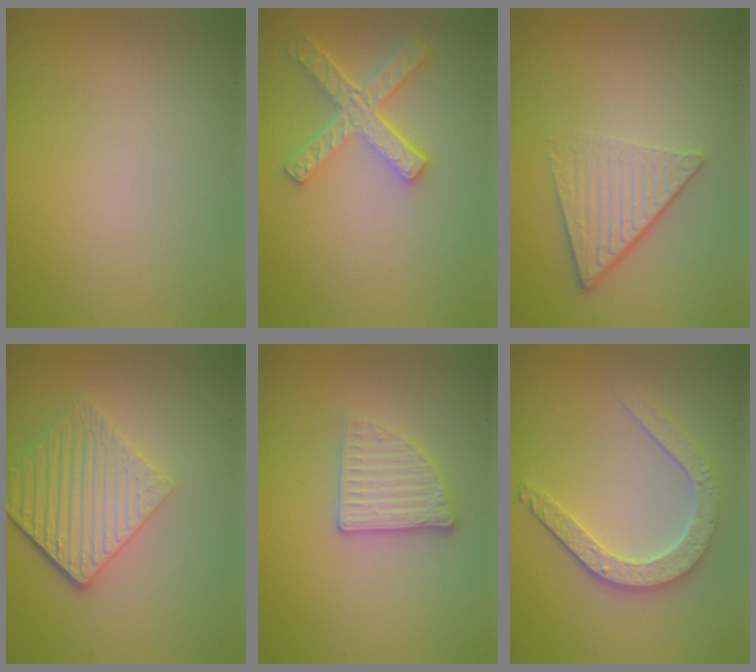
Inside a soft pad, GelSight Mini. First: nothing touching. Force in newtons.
{"total": 4.7, "press": 3.5, "slide": 3.1}
{"total": 4.7, "press": 3.0, "slide": 3.7}
{"total": 5.8, "press": 4.3, "slide": 3.9}
{"total": 2.7, "press": 2.6, "slide": 0.8}
{"total": 4.5, "press": 3.6, "slide": 2.7}